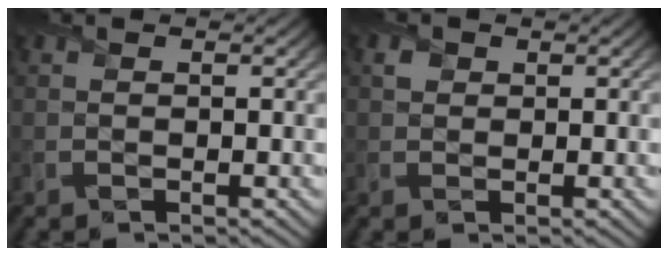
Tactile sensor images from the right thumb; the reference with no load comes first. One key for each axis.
{"total": 1.3, "fx": 0.5, "fy": 1.1, "fz": 0.3, "tx": -0.004, "ty": 0.001, "tz": 0.007}